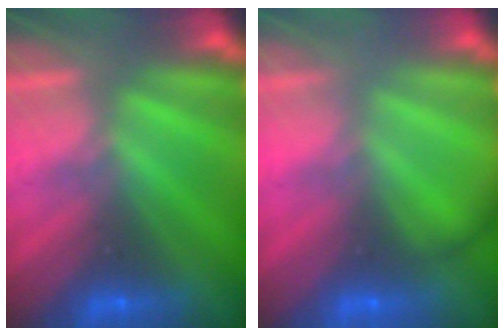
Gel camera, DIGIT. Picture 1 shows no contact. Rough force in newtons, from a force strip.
{"total": 2.1}